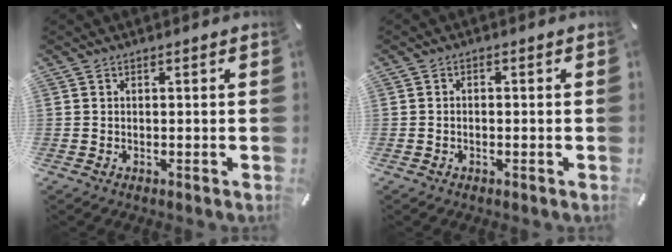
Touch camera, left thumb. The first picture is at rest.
{"total": 1.1, "force": [-0.6, 0.6, 0.7], "torque": [-0.014, 0.002, -0.012]}